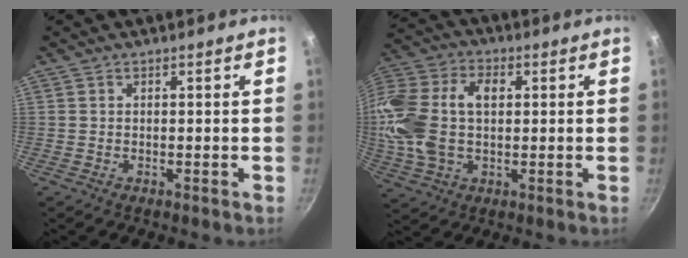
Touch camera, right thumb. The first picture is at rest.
{"total": 18.3, "force": [1.7, 11.8, 13.9], "torque": [-0.284, 0.025, 0.022]}